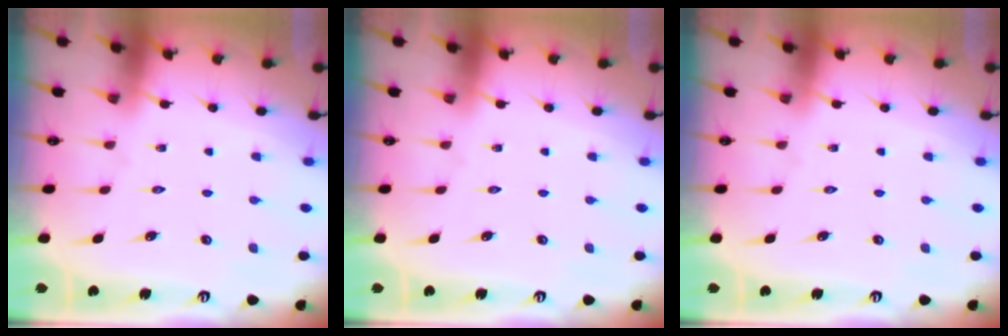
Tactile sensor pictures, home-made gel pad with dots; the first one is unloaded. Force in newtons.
{"total": 0.0}
{"total": 0.0}